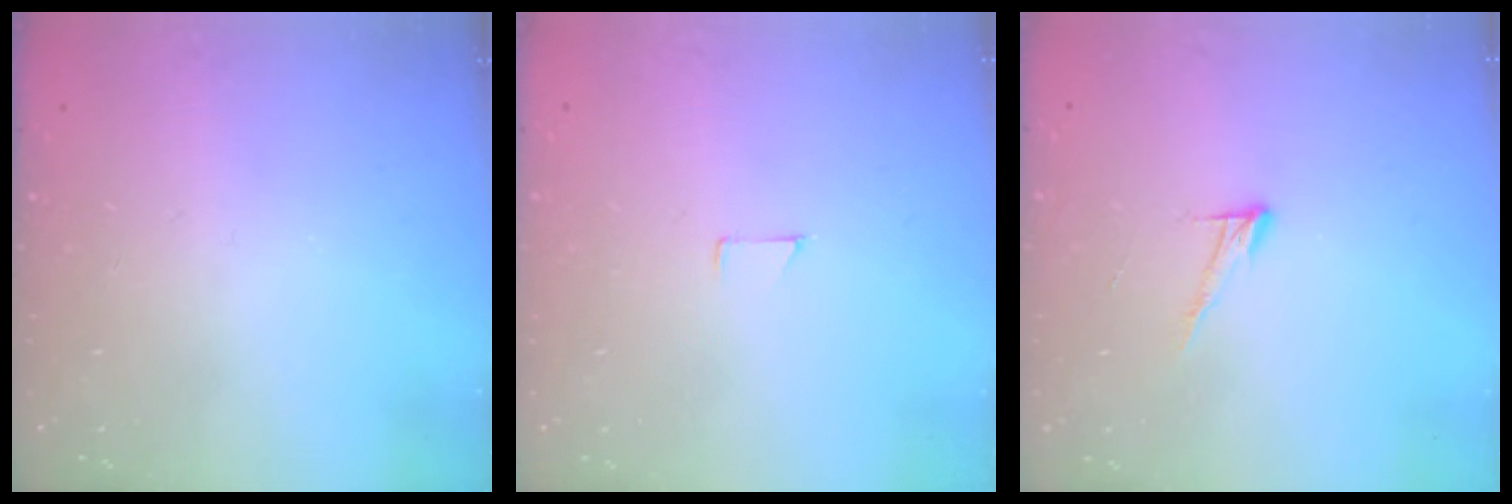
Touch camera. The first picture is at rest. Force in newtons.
{"total": 3.8, "press": 3.8, "slide": 0.3}
{"total": 6.6, "press": 6.6, "slide": 0.3}